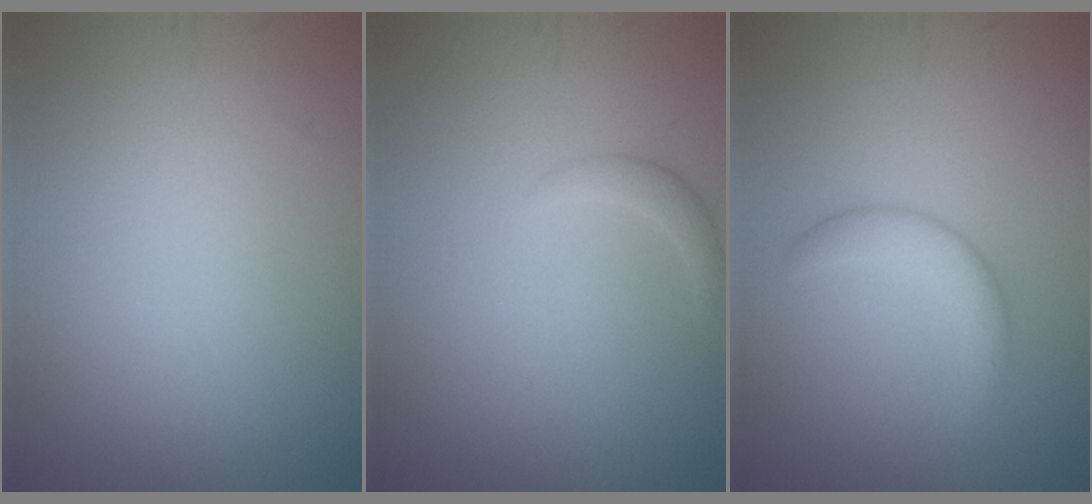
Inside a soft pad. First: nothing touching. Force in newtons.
{"total": 1.0, "press": 1.0, "slide": 0.0}
{"total": 2.7, "press": 2.7, "slide": 0.1}